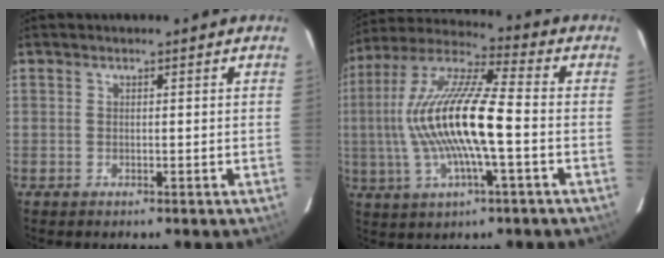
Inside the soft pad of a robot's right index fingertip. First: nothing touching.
{"total": 18.1, "force": [-2.0, 3.2, 17.7], "torque": [-0.345, 0.005, -0.042]}